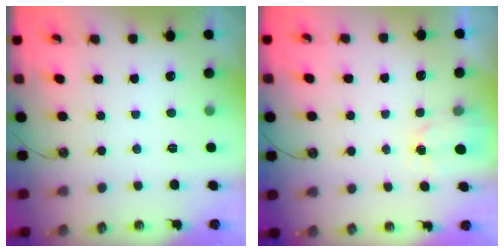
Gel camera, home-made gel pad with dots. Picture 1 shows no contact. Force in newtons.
{"total": 1.7, "press": 1.6, "slide": 0.2}